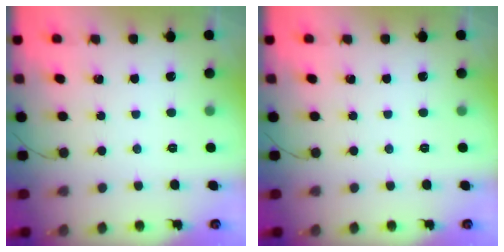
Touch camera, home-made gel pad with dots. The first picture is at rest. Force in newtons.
{"total": 0.0}